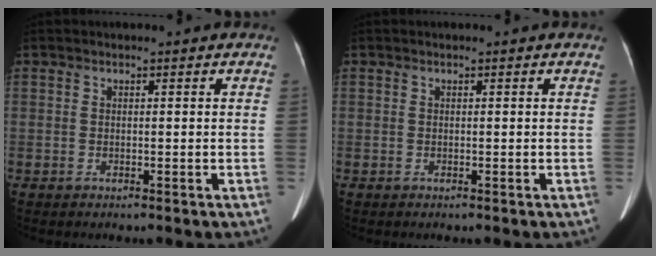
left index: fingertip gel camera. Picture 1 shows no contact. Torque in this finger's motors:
{"motor_torque": [0.00, 0.00, 0.00, 0.00]}